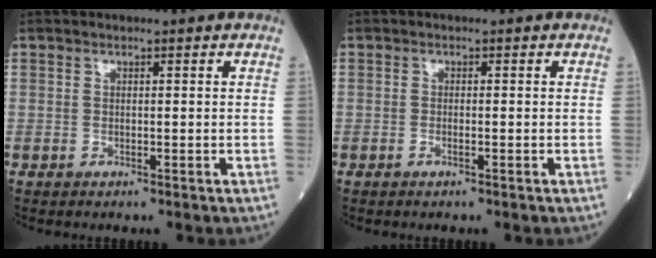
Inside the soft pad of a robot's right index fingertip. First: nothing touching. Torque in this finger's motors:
{"motor_torque": [-0.04, 0.04, -0.07, -0.01]}